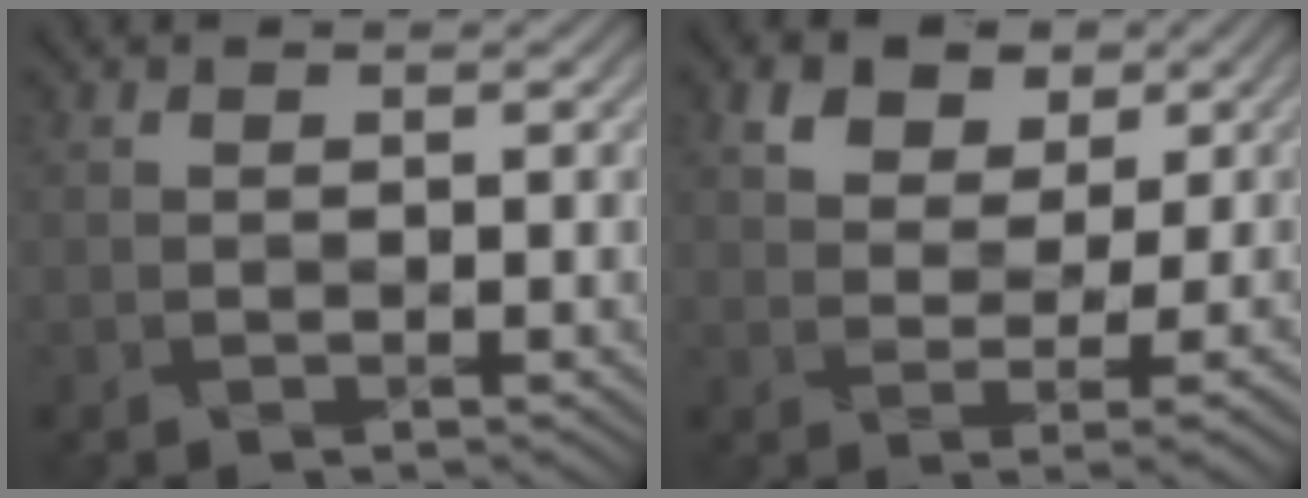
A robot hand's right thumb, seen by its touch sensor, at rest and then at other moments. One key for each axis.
{"total": 4.8, "fx": 2.2, "fy": 2.7, "fz": 3.2, "tx": -0.051, "ty": 0.006, "tz": 0.038}